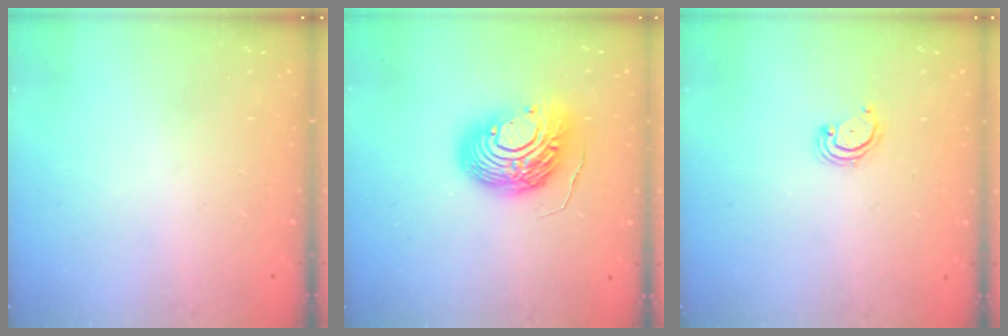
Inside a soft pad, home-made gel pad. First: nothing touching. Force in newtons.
{"total": 15.7, "press": 15.7, "slide": 1.3}
{"total": 2.5, "press": 2.5, "slide": 0.3}